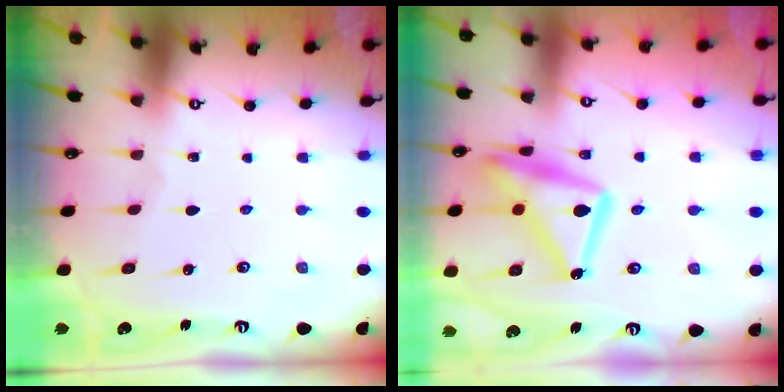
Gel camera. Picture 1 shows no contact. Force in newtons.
{"total": 18.2, "press": 18.2, "slide": 1.2}